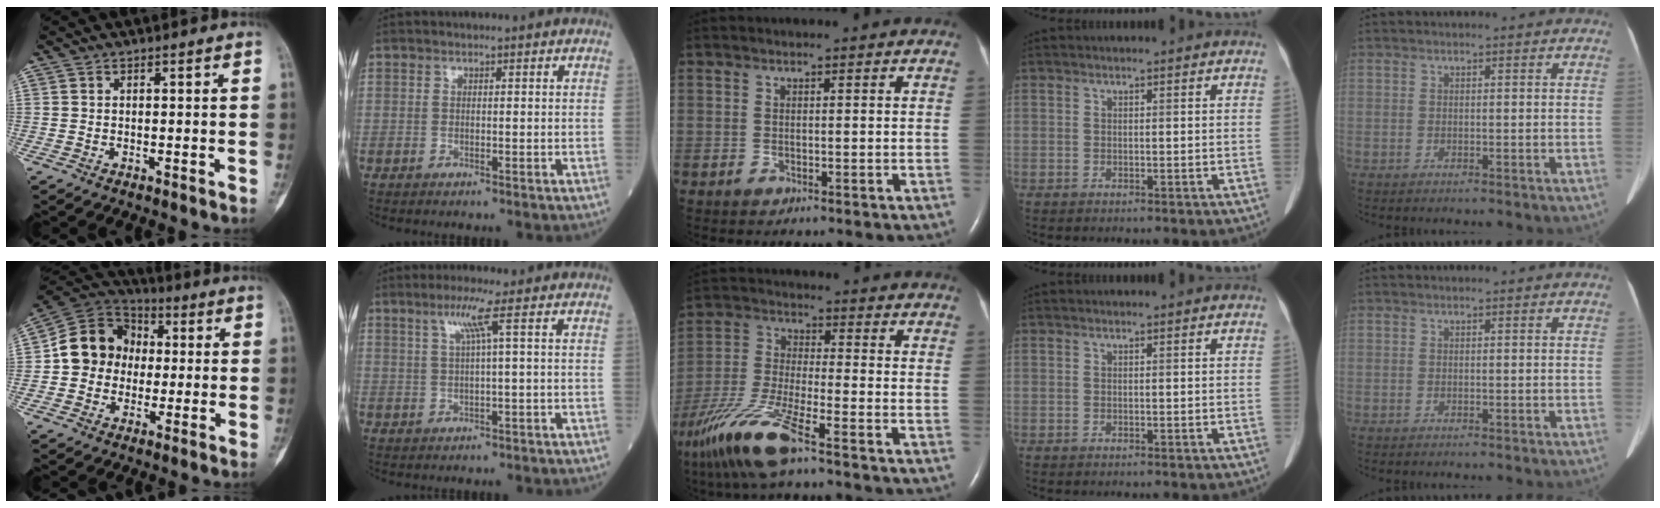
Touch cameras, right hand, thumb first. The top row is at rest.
{"thumb": {"total": 12.4, "force": [-0.1, 11.0, 5.8], "torque": [-0.066, 0.032, -0.015]}, "index": {"total": 3.8, "force": [1.4, -1.1, 3.3], "torque": [-0.071, 0.005, 0.030]}, "middle": {"total": 12.5, "force": [-8.4, 0.8, 9.1], "torque": [-0.205, -0.034, -0.164]}}